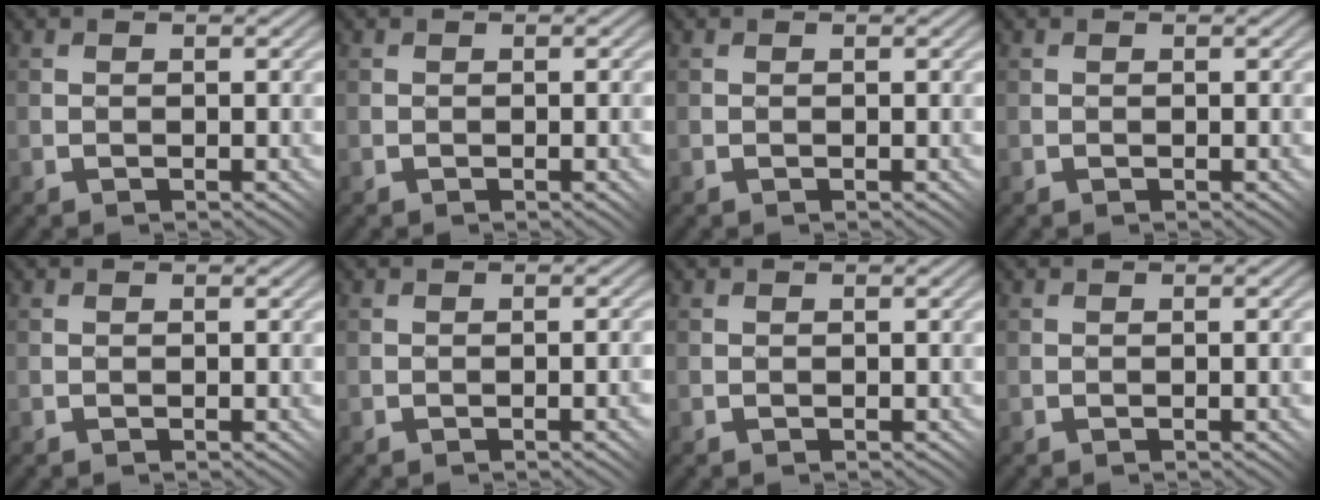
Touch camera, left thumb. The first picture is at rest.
{"total": 1.9, "force": [-0.6, 0.9, 1.5], "torque": [-0.017, -0.005, -0.003]}
{"total": 0.0}
{"total": 0.0}
{"total": 0.0}
{"total": 3.4, "force": [-1.4, 1.7, 2.6], "torque": [-0.025, 0.001, -0.010]}
{"total": 0.0}
{"total": 1.5, "force": [-0.4, 0.7, 1.2], "torque": [-0.017, -0.005, -0.003]}